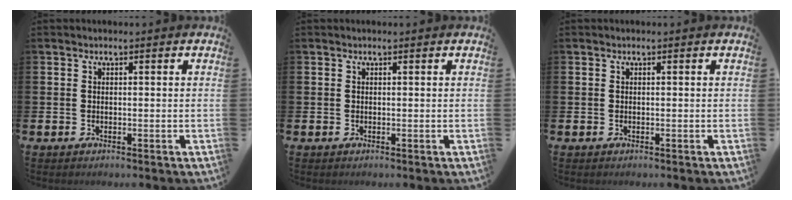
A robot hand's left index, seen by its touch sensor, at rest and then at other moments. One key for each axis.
{"total": 0.0}
{"total": 0.0}